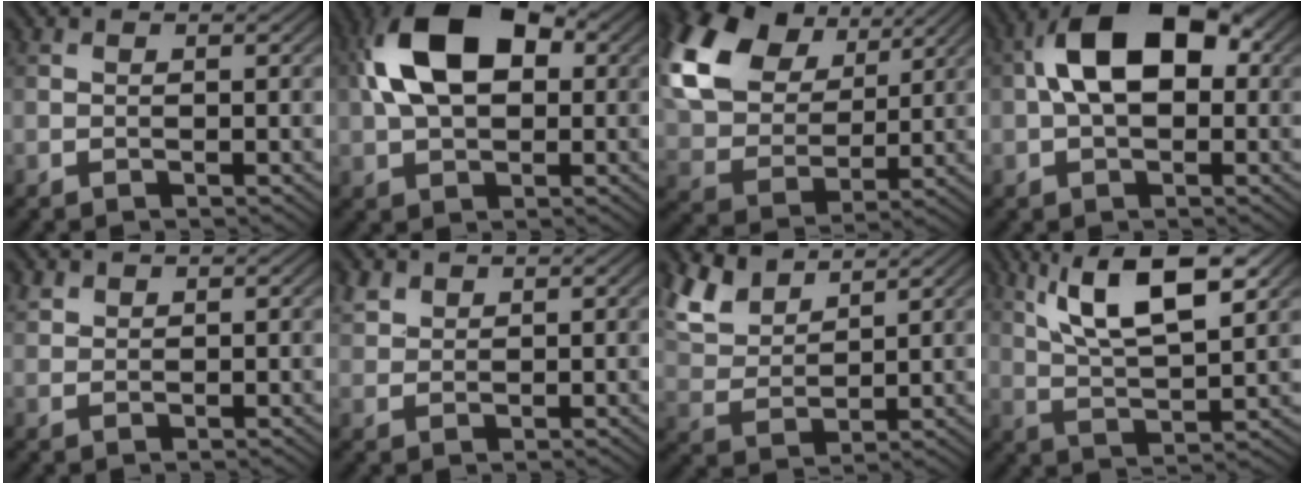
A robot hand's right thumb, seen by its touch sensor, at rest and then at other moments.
{"total": 12.1, "force": [2.4, 7.3, 9.4], "torque": [-0.193, 0.019, 0.033]}
{"total": 21.3, "force": [10.4, 15.0, 11.0], "torque": [-0.317, 0.041, 0.229]}
{"total": 11.5, "force": [1.4, 6.8, 9.2], "torque": [-0.163, 0.024, 0.011]}
{"total": 1.7, "force": [1.3, 1.0, 0.5], "torque": [-0.014, 0.003, 0.030]}
{"total": 2.7, "force": [1.9, 1.6, 0.9], "torque": [-0.026, 0.005, 0.043]}
{"total": 8.1, "force": [6.1, 3.5, 4.0], "torque": [-0.107, 0.012, 0.124]}
{"total": 12.4, "force": [6.3, 3.9, 9.9], "torque": [-0.190, 0.005, 0.109]}